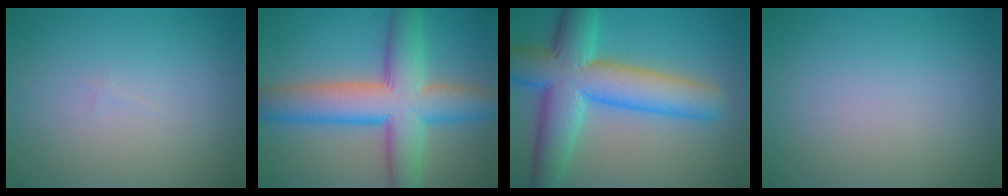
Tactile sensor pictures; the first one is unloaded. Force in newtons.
{"total": 9.7, "press": 9.7, "slide": 0.2}
{"total": 10.3, "press": 10.3, "slide": 0.2}
{"total": 0.0}